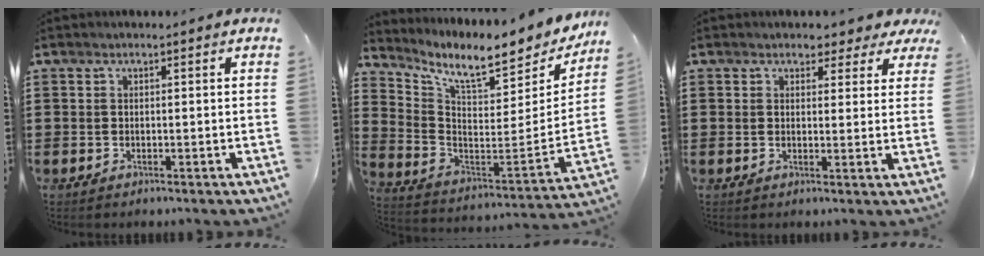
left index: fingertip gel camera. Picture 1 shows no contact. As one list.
[{"total": 9.2, "force": [7.7, 1.3, 4.9], "torque": [-0.116, -0.068, 0.122]}, {"total": 2.9, "force": [2.3, 1.5, 0.9], "torque": [-0.012, -0.007, 0.038]}]